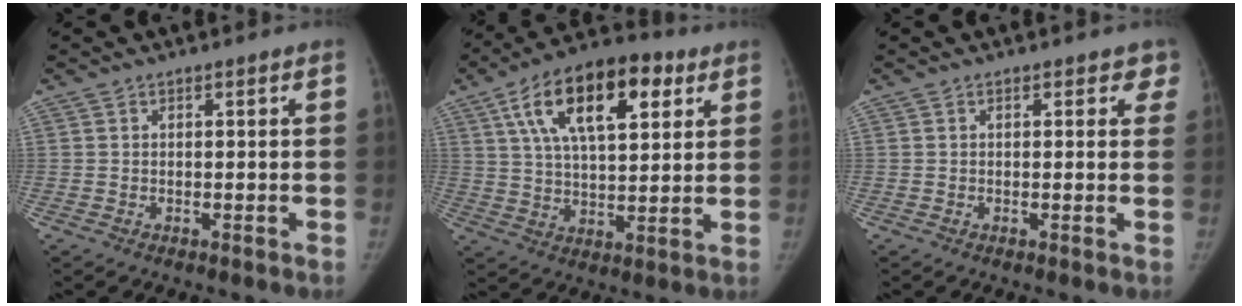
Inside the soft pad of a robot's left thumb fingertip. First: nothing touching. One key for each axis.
{"total": 19.3, "fx": 8.0, "fy": 9.1, "fz": 15.0, "tx": -0.229, "ty": -0.002, "tz": 0.131}
{"total": 2.4, "fx": 1.4, "fy": 1.5, "fz": 1.1, "tx": 0.024, "ty": -0.001, "tz": 0.008}